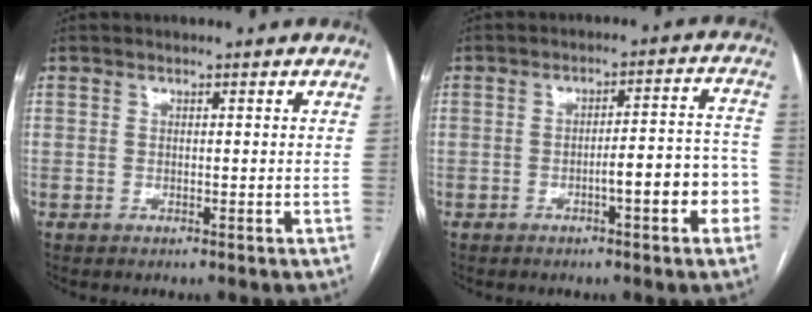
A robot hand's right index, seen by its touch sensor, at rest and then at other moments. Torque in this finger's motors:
{"motor_torque": [1.26, -0.52, 0.62, 0.11]}